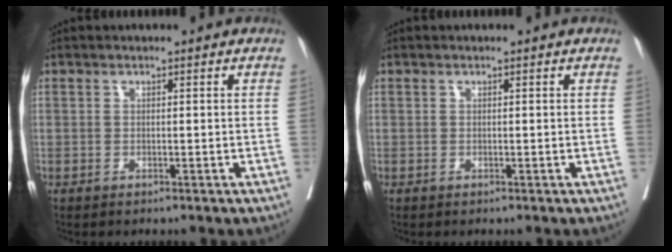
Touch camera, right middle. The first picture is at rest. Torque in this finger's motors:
{"motor_torque": [0.05, -0.53, 0.00, 0.00]}